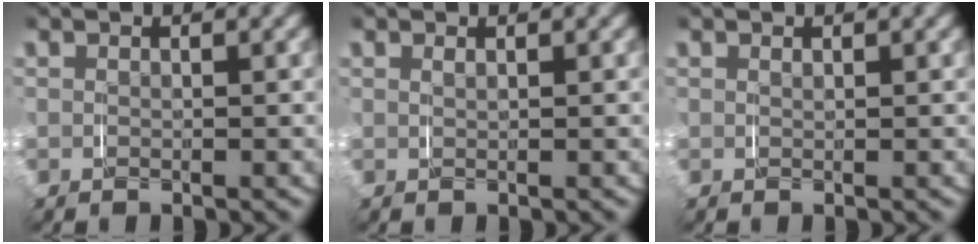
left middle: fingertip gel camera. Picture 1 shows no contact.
{"total": 1.3, "force": [0.7, -1.1, -0.3], "torque": [0.021, 0.007, 0.011]}
{"total": 0.6, "force": [0.4, -0.3, -0.1], "torque": [0.010, 0.004, 0.008]}